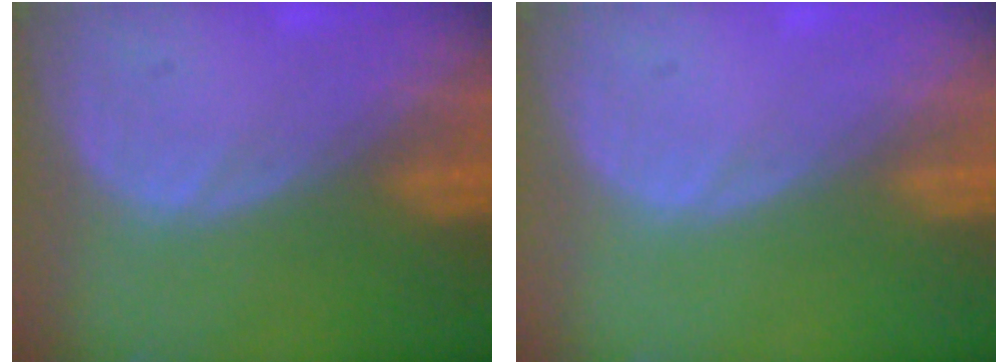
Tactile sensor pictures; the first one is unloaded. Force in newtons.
{"total": 0.0}